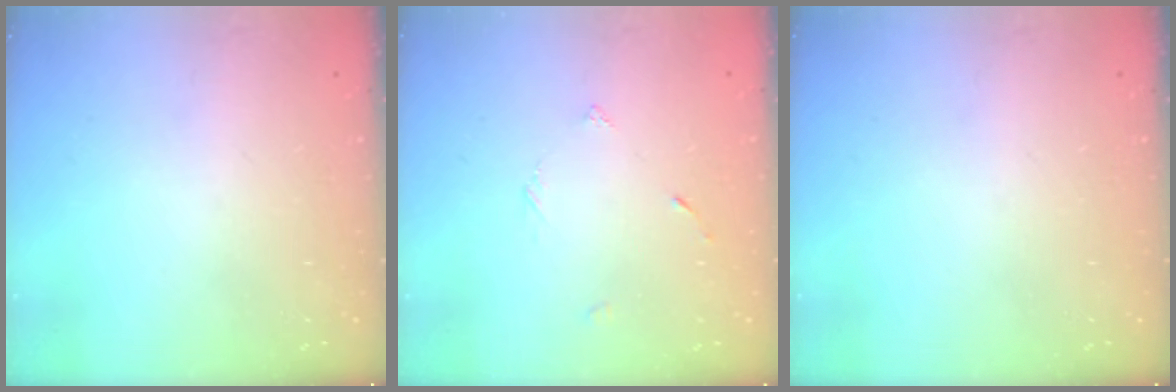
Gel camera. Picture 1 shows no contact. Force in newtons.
{"total": 2.3, "press": 2.2, "slide": 0.2}
{"total": 0.0}